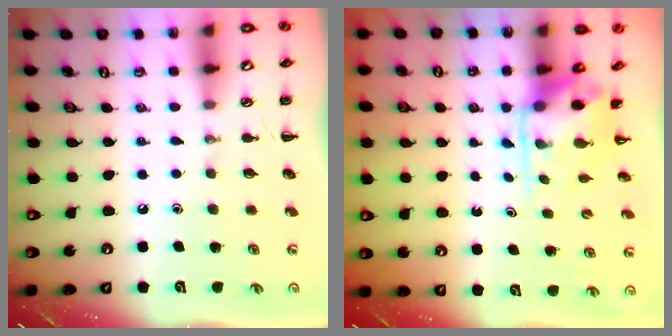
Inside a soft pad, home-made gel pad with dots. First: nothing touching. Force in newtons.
{"total": 3.6, "press": 3.5, "slide": 0.8}